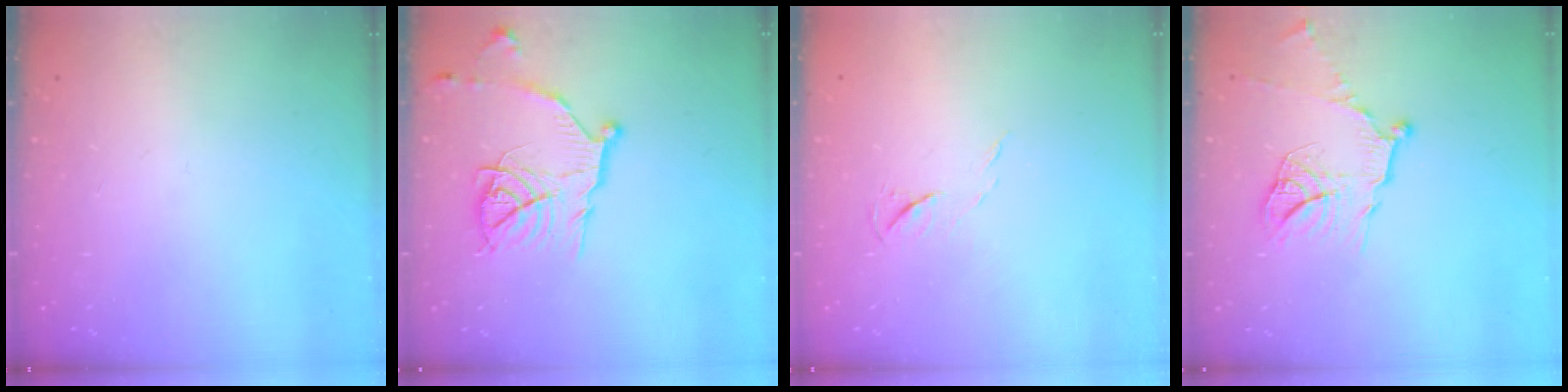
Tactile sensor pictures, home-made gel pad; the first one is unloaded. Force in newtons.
{"total": 14.6, "press": 14.5, "slide": 1.3}
{"total": 4.6, "press": 4.6, "slide": 0.6}
{"total": 13.4, "press": 13.3, "slide": 1.2}